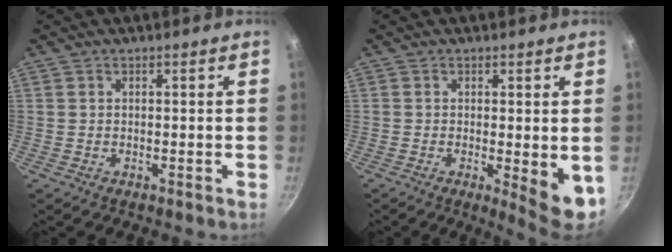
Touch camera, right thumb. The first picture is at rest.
{"total": 6.8, "force": [-0.8, 1.7, 6.5], "torque": [-0.077, -0.010, -0.005]}